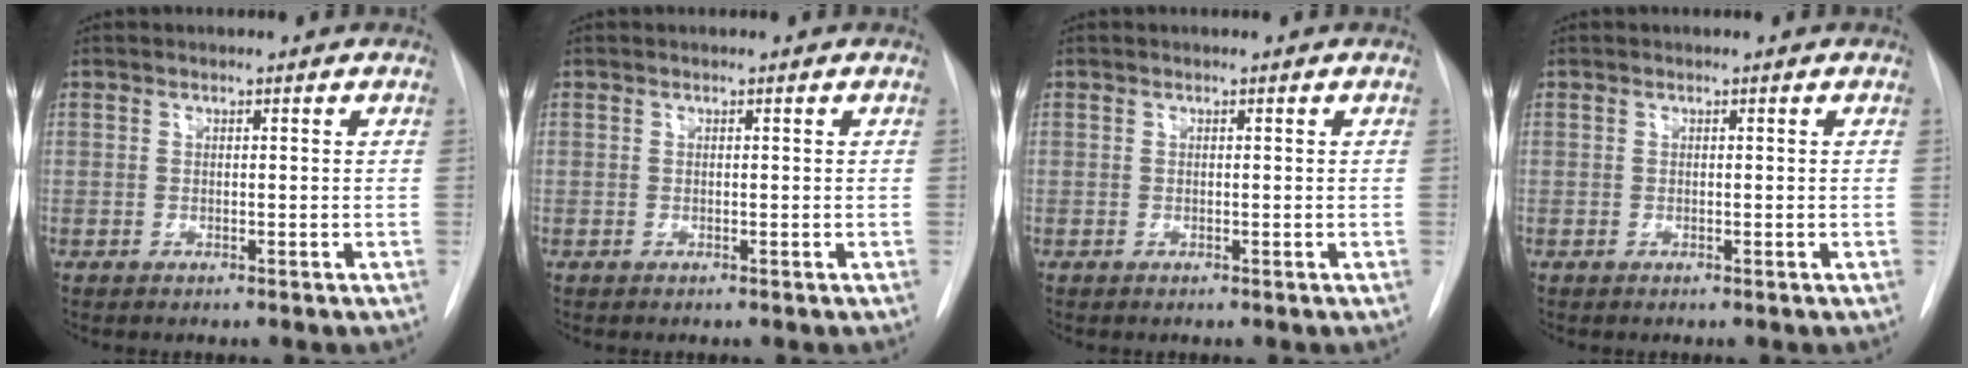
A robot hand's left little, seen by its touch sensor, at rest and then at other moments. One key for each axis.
{"total": 0.0}
{"total": 0.0}
{"total": 0.0}